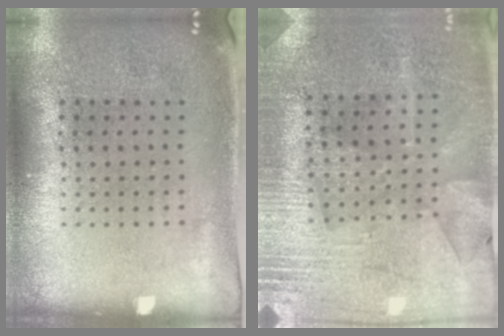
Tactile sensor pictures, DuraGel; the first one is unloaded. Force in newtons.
{"total": 2.8, "press": 2.7, "slide": 0.6}